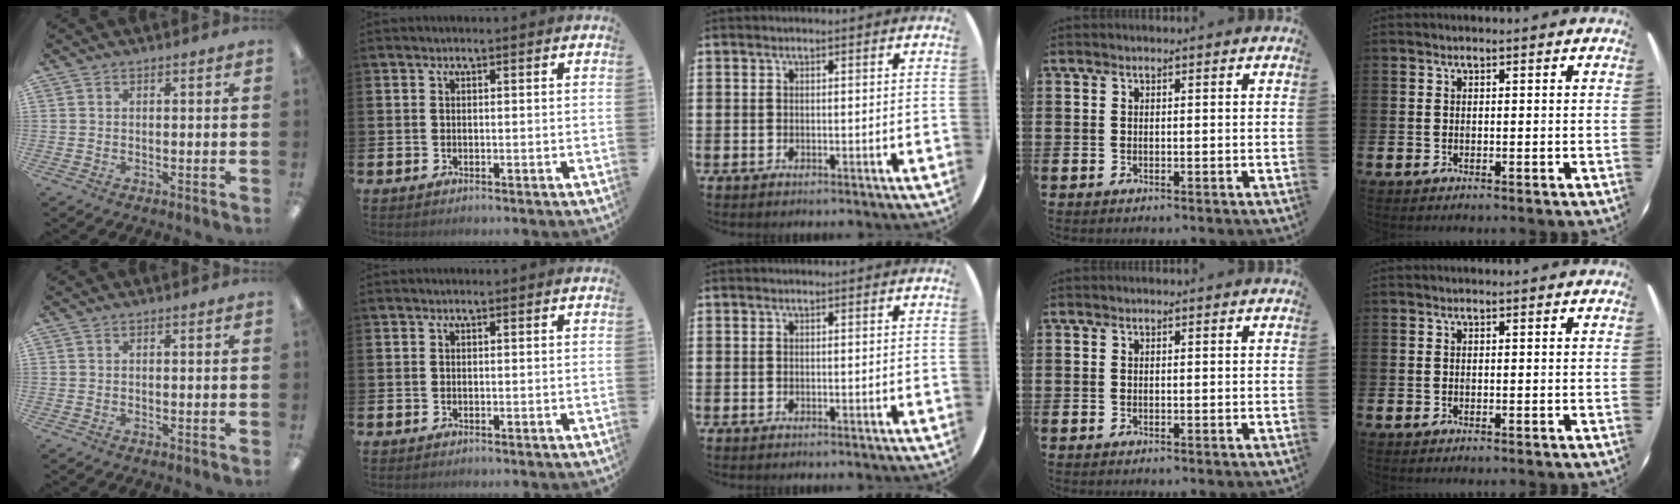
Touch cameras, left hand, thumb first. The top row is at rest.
{}